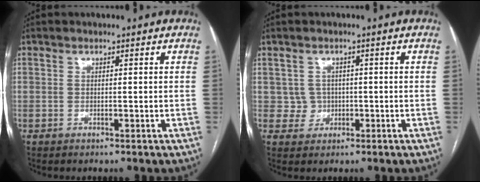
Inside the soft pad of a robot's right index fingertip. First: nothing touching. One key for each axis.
{"total": 2.6, "fx": -0.2, "fy": 2.6, "fz": 0.0, "tx": 0.010, "ty": 0.007, "tz": -0.002}